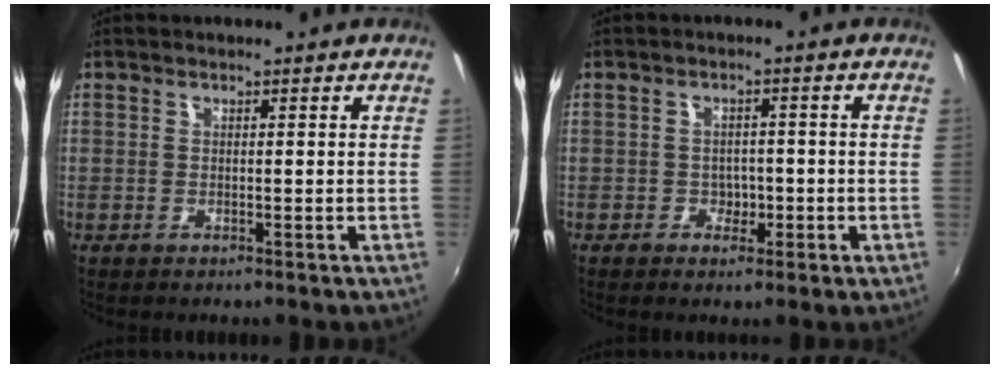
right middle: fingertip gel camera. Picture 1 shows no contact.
{"total": 3.0, "force": [-1.2, 2.6, 1.2], "torque": [-0.019, 0.005, -0.014]}